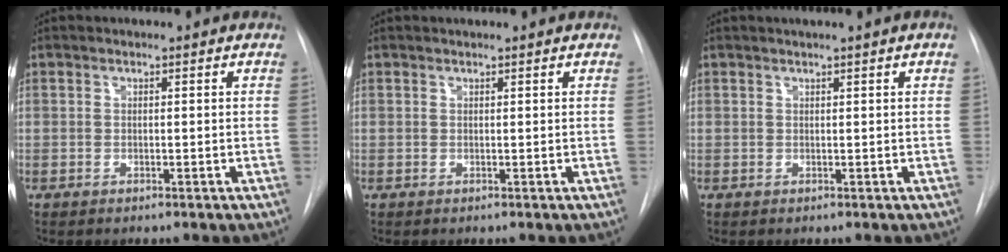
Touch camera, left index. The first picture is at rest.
{"total": 0.9, "force": [0.8, -0.2, 0.3], "torque": [-0.003, 0.010, 0.018]}
{"total": 1.4, "force": [0.9, -0.4, 1.0], "torque": [-0.017, 0.000, 0.019]}